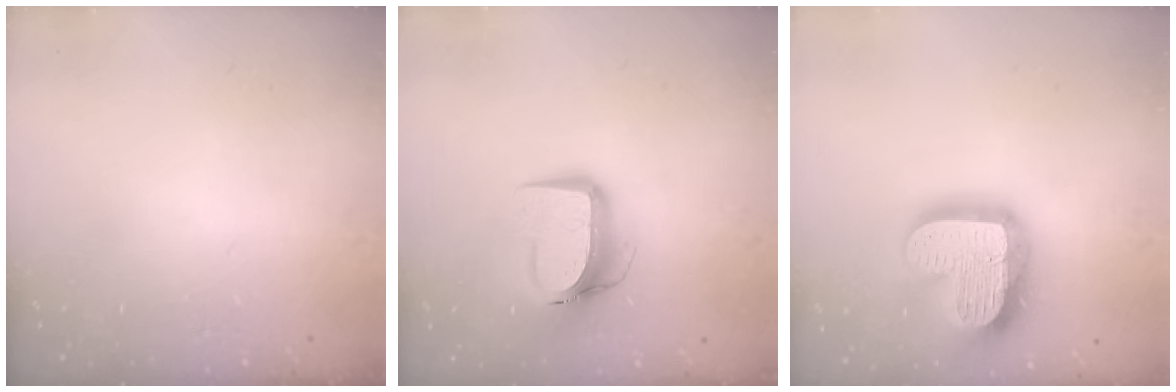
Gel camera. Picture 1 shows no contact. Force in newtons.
{"total": 12.3, "press": 12.3, "slide": 1.3}
{"total": 22.4, "press": 22.4, "slide": 1.9}